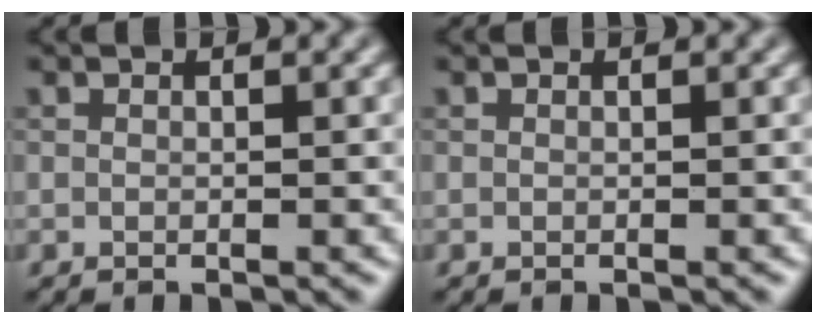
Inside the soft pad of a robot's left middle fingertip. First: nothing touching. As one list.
[{"total": 0.0}]